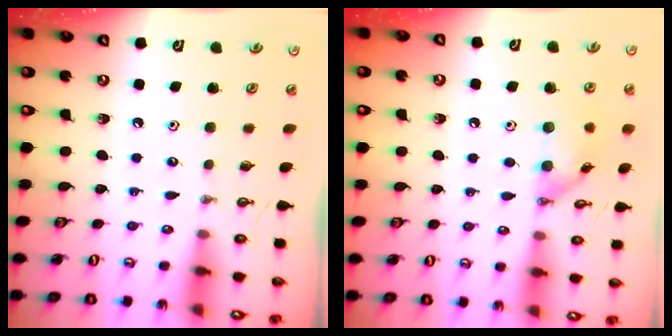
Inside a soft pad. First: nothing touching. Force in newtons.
{"total": 11.6, "press": 11.6, "slide": 0.4}